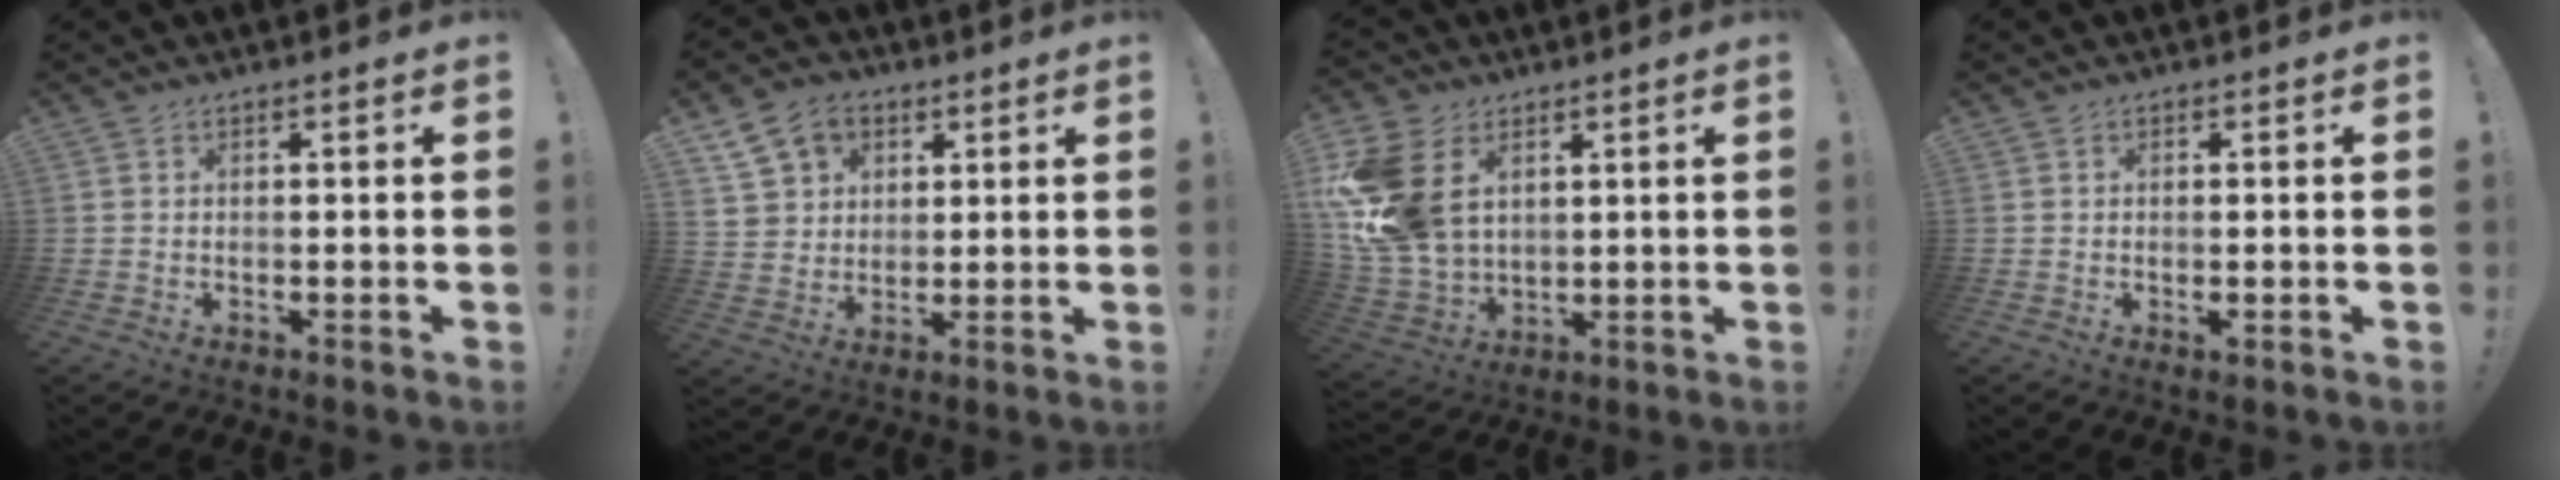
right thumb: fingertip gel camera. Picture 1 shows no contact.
{"total": 12.3, "force": [5.7, 9.8, 4.9], "torque": [-0.069, -0.022, 0.115]}
{"total": 19.3, "force": [4.5, 14.0, 12.5], "torque": [-0.254, -0.019, 0.092]}
{"total": 1.2, "force": [-0.5, 0.4, 1.0], "torque": [-0.013, -0.001, -0.009]}